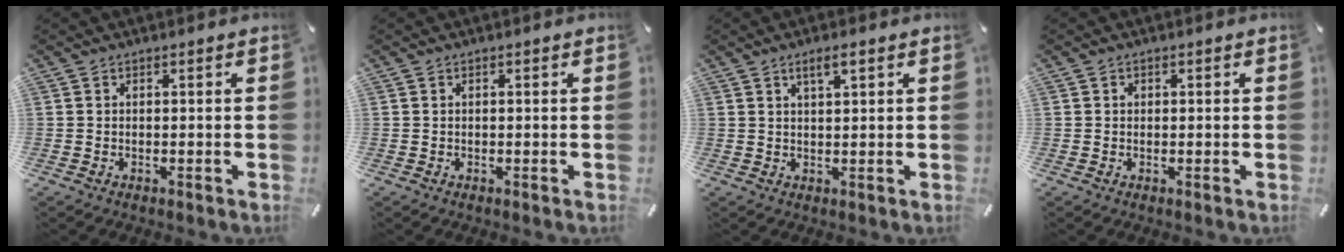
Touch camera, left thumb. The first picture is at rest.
{"total": 0.0}
{"total": 3.2, "force": [2.0, 0.8, 2.4], "torque": [-0.052, 0.002, 0.034]}
{"total": 0.6, "force": [0.1, 0.6, 0.3], "torque": [0.003, -0.002, 0.001]}